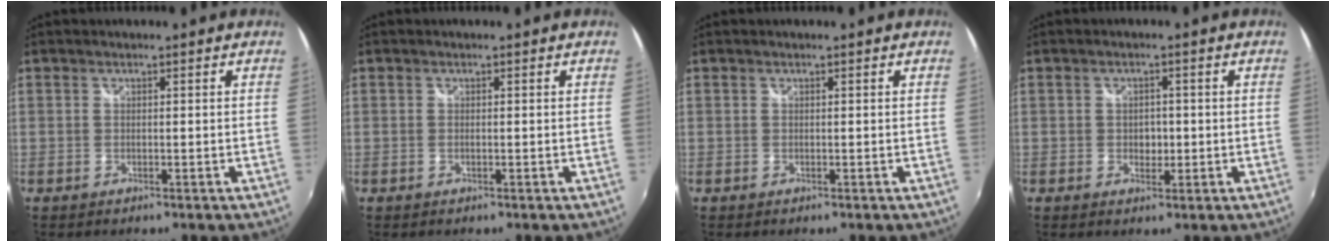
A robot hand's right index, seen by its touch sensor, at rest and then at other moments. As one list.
[{"total": 0.0}, {"total": 0.0}, {"total": 2.5, "force": [-0.3, 2.1, 1.4], "torque": [-0.020, 0.001, -0.005]}]